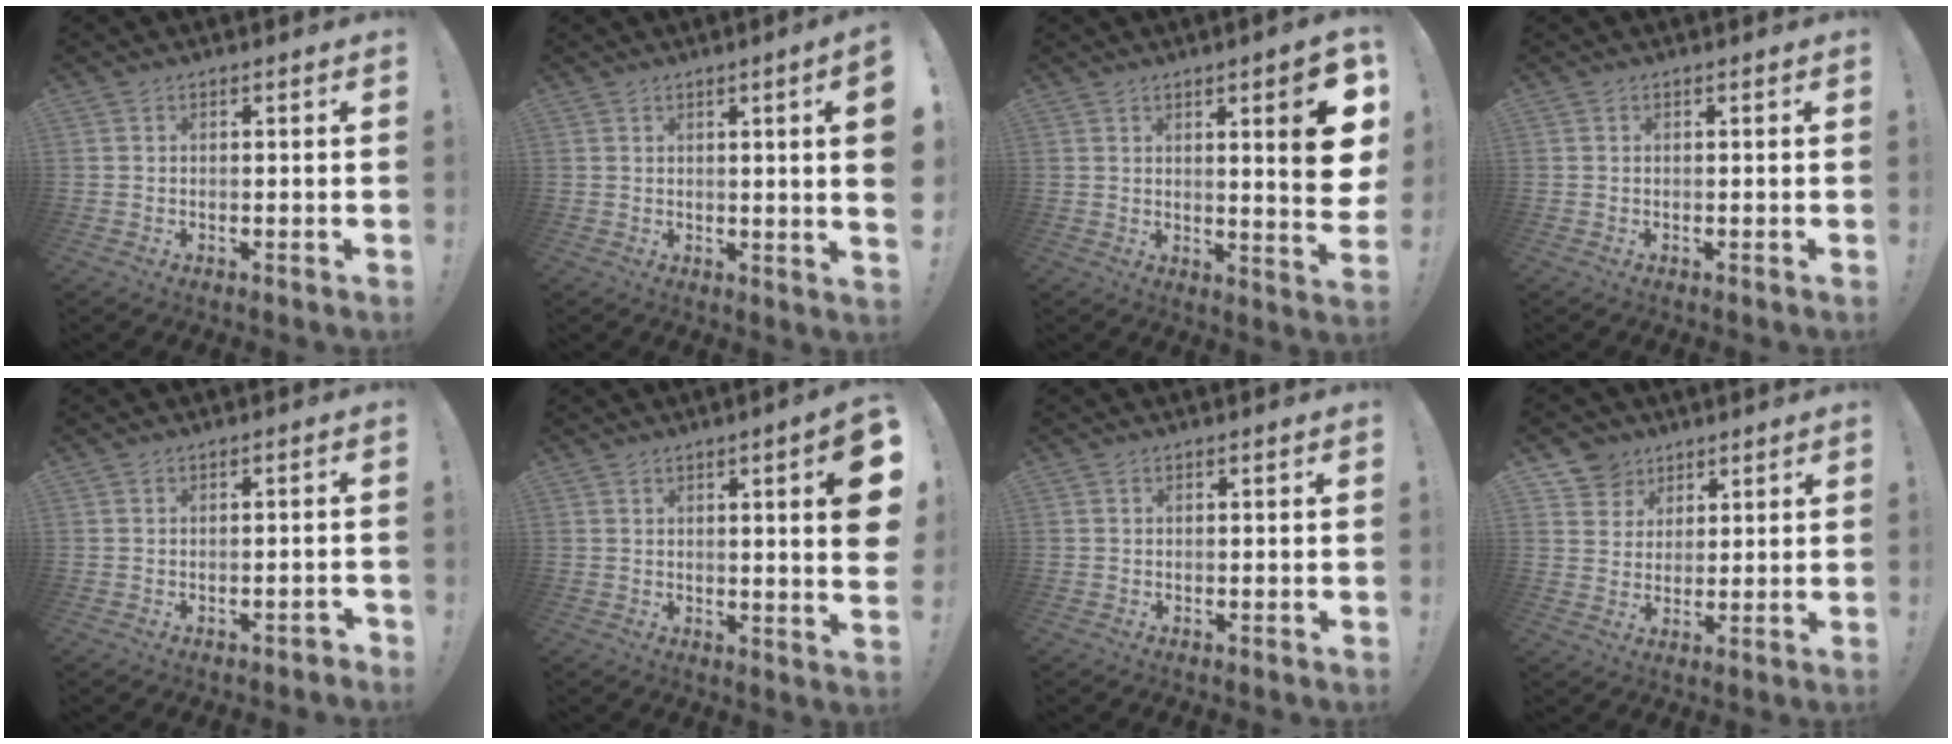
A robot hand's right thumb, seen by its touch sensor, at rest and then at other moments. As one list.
[{"total": 5.5, "force": [1.0, -0.8, 5.3], "torque": [-0.076, -0.010, 0.014]}, {"total": 12.0, "force": [3.4, 1.6, 11.4], "torque": [-0.136, -0.035, 0.043]}, {"total": 0.0}, {"total": 1.5, "force": [-1.2, 0.1, 0.9], "torque": [-0.019, 0.006, -0.021]}, {"total": 9.8, "force": [1.9, 0.8, 9.5], "torque": [-0.118, -0.020, 0.027]}, {"total": 0.0}, {"total": 7.2, "force": [4.5, 5.6, 0.6], "torque": [-0.009, -0.035, 0.089]}]